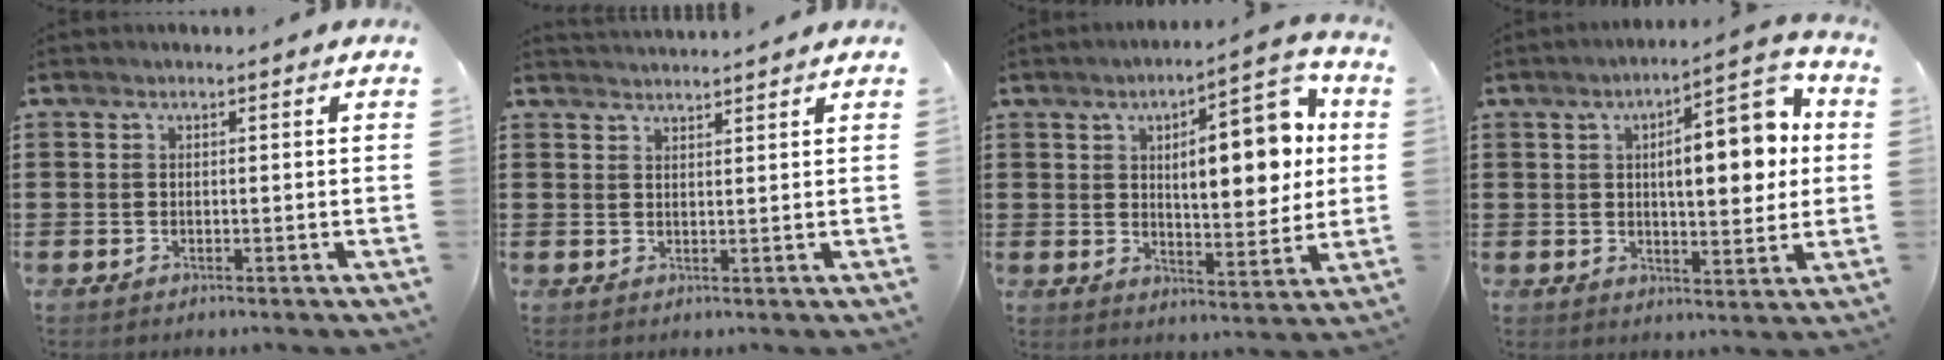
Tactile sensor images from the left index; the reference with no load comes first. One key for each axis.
{"total": 1.8, "fx": 1.8, "fy": -0.1, "fz": -0.1, "tx": -0.002, "ty": -0.003, "tz": 0.035}
{"total": 11.8, "fx": 3.2, "fy": 4.4, "fz": 10.4, "tx": -0.152, "ty": -0.007, "tz": 0.043}
{"total": 10.6, "fx": 2.2, "fy": 4.0, "fz": 9.6, "tx": -0.137, "ty": -0.010, "tz": 0.023}